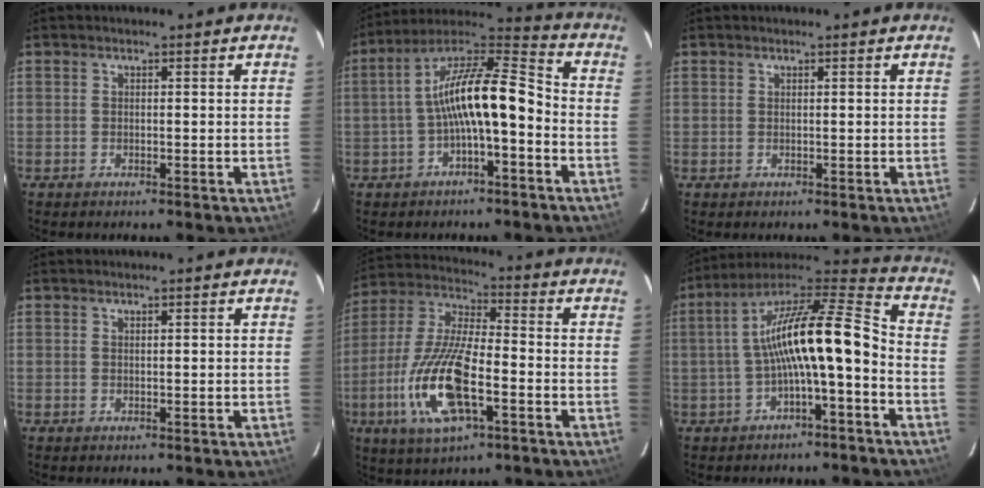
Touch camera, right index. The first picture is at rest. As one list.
[{"total": 13.4, "force": [-3.0, 3.7, 12.5], "torque": [-0.225, 0.030, -0.054]}, {"total": 0.7, "force": [0.3, 0.7, 0.0], "torque": [0.006, 0.005, 0.004]}, {"total": 0.6, "force": [0.5, 0.1, 0.4], "torque": [-0.004, 0.003, 0.010]}, {"total": 17.5, "force": [-5.9, 6.1, 15.3], "torque": [-0.329, -0.013, -0.115]}, {"total": 16.4, "force": [-3.3, 3.5, 15.6], "torque": [-0.274, 0.031, -0.057]}]